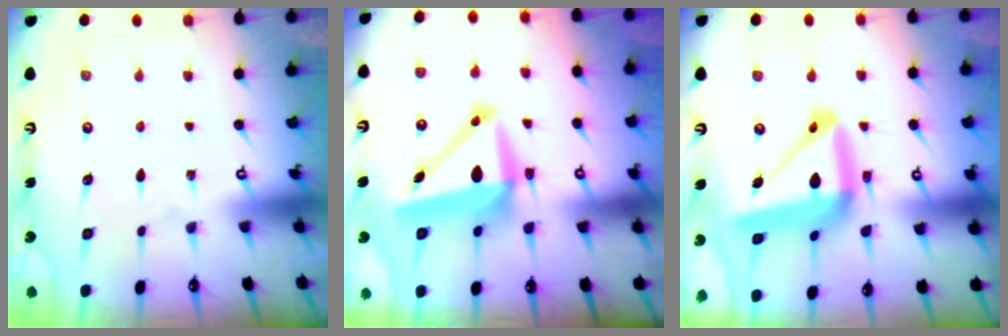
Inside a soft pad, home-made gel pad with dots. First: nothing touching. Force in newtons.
{"total": 10.4, "press": 10.2, "slide": 2.1}
{"total": 18.6, "press": 18.5, "slide": 2.0}